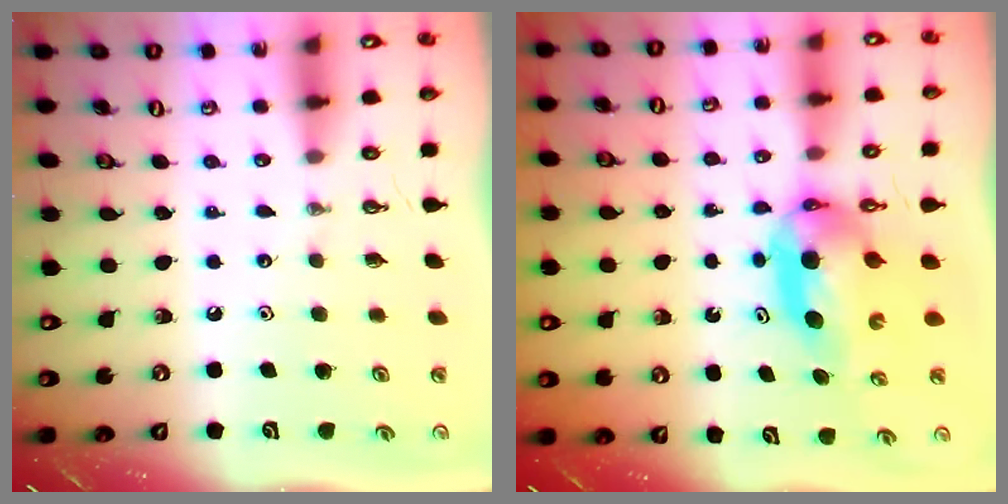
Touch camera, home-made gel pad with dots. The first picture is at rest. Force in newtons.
{"total": 7.5, "press": 5.7, "slide": 4.9}